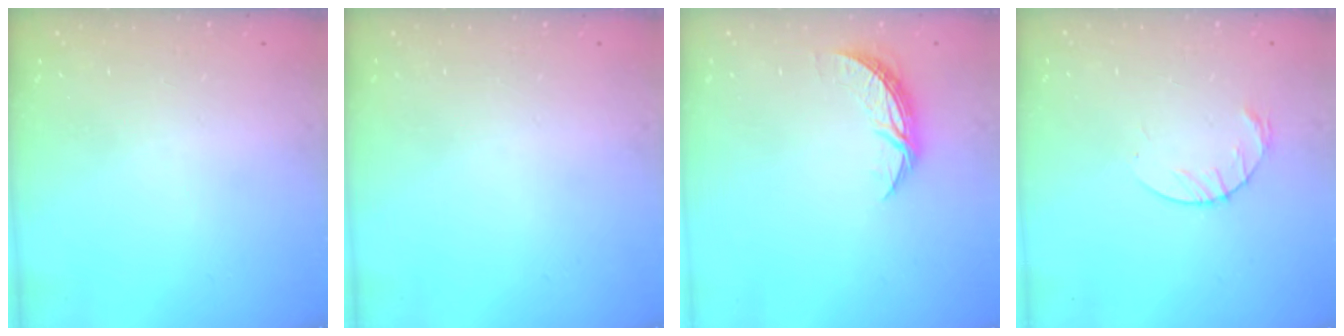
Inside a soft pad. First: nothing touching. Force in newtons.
{"total": 0.0}
{"total": 6.7, "press": 6.7, "slide": 0.4}
{"total": 6.0, "press": 6.0, "slide": 0.8}